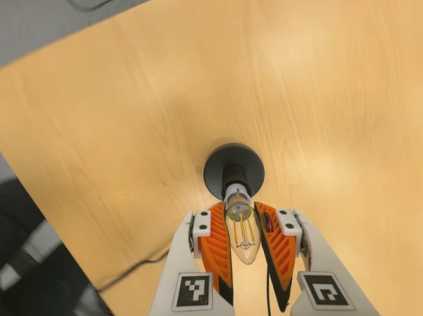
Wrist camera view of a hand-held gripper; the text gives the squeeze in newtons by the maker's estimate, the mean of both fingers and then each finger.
{"total": 17.9, "left": 15.9, "right": 19.9}